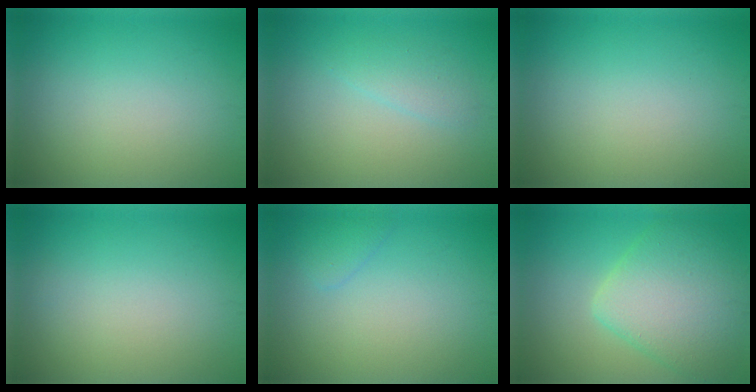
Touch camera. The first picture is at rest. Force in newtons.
{"total": 1.6, "press": 1.6, "slide": 0.1}
{"total": 0.0}
{"total": 0.0}
{"total": 1.2, "press": 1.2, "slide": 0.1}
{"total": 7.4, "press": 7.4, "slide": 0.3}